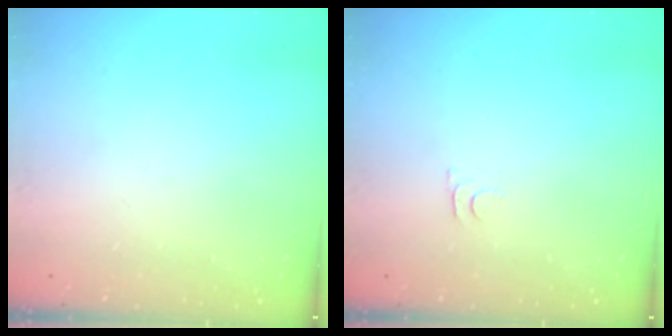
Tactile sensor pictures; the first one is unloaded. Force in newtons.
{"total": 4.4, "press": 4.4, "slide": 0.4}